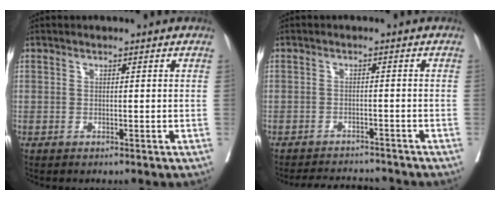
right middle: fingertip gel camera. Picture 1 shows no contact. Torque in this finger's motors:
{"motor_torque": [0.03, -0.08, 0.01, 0.00]}